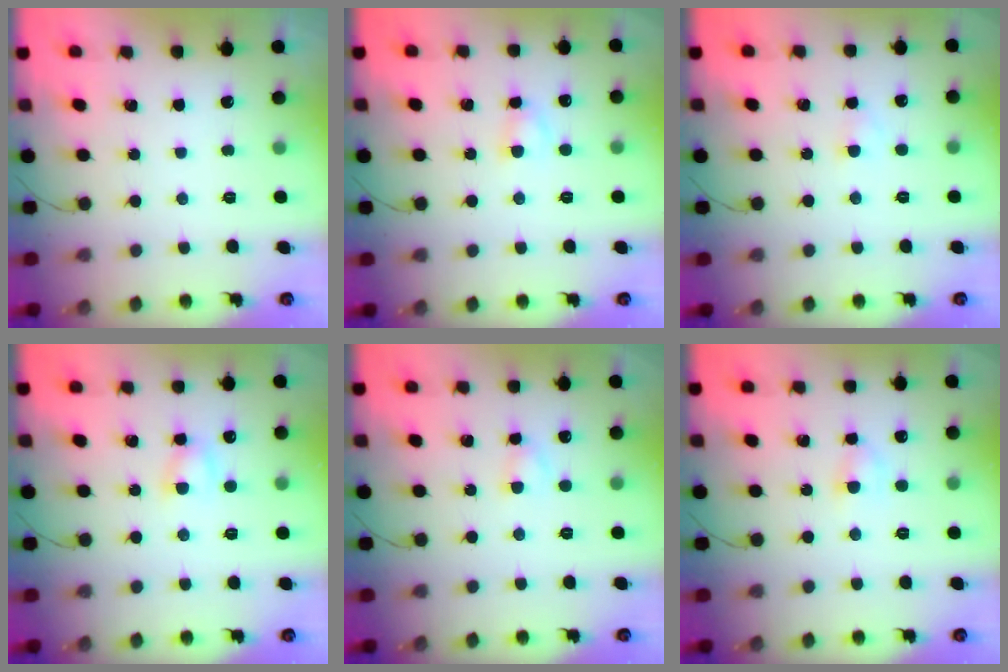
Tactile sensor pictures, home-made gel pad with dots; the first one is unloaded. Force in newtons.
{"total": 3.0, "press": 2.7, "slide": 1.3}
{"total": 1.8, "press": 1.6, "slide": 0.9}
{"total": 4.3, "press": 4.0, "slide": 1.4}
{"total": 2.8, "press": 2.6, "slide": 1.1}
{"total": 3.6, "press": 3.4, "slide": 1.0}